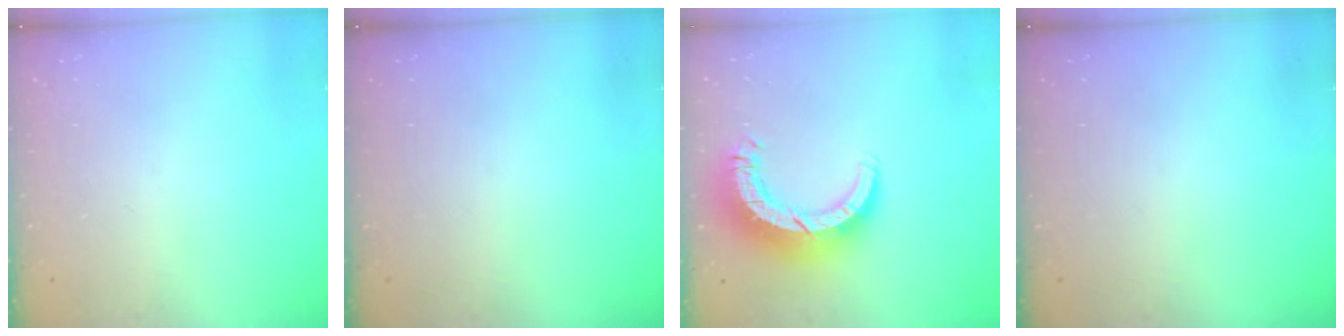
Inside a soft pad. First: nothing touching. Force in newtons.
{"total": 0.0}
{"total": 11.5, "press": 11.5, "slide": 1.1}
{"total": 0.0}